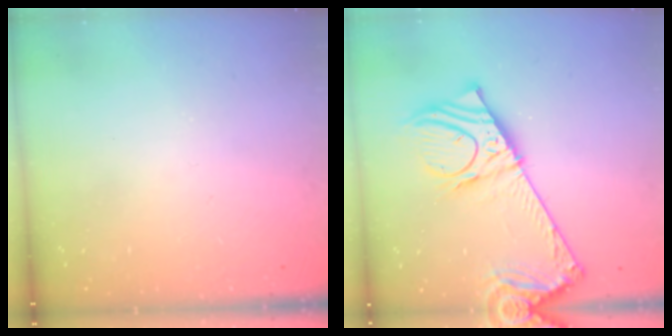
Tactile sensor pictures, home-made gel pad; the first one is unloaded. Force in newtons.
{"total": 18.3, "press": 17.8, "slide": 3.8}